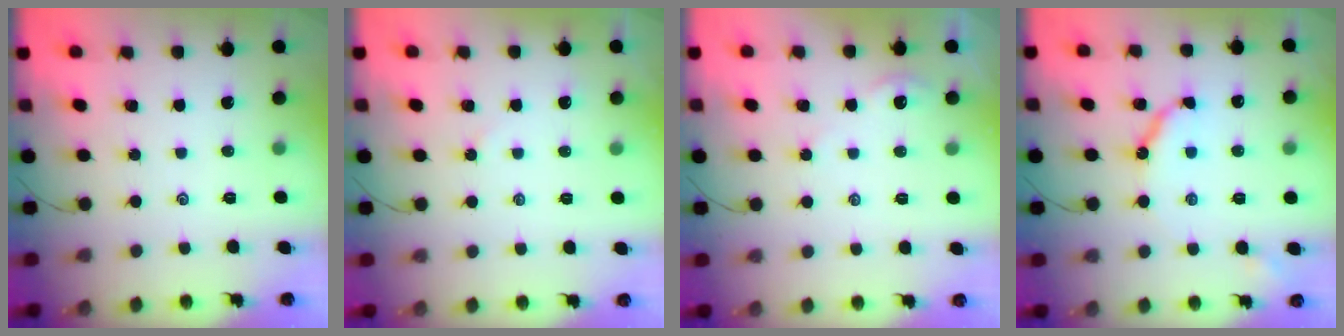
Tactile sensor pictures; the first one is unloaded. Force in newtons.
{"total": 3.0, "press": 2.9, "slide": 0.3}
{"total": 1.6, "press": 1.5, "slide": 0.3}
{"total": 8.3, "press": 8.2, "slide": 0.8}